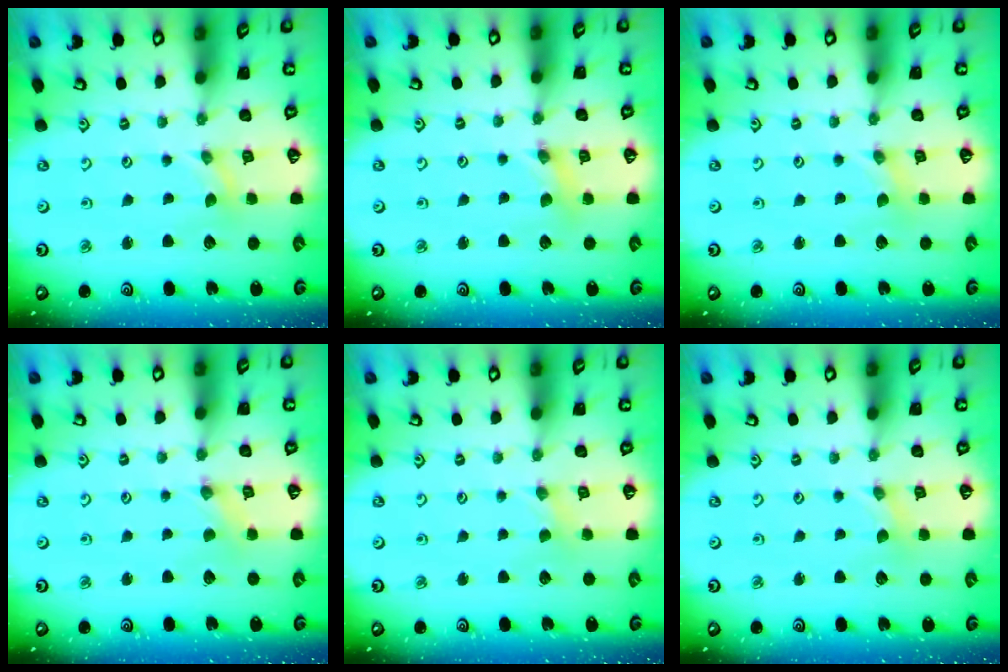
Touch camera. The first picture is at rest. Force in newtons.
{"total": 1.7, "press": 1.7, "slide": 0.2}
{"total": 0.0}
{"total": 0.0}
{"total": 1.1, "press": 1.1, "slide": 0.4}
{"total": 0.0}